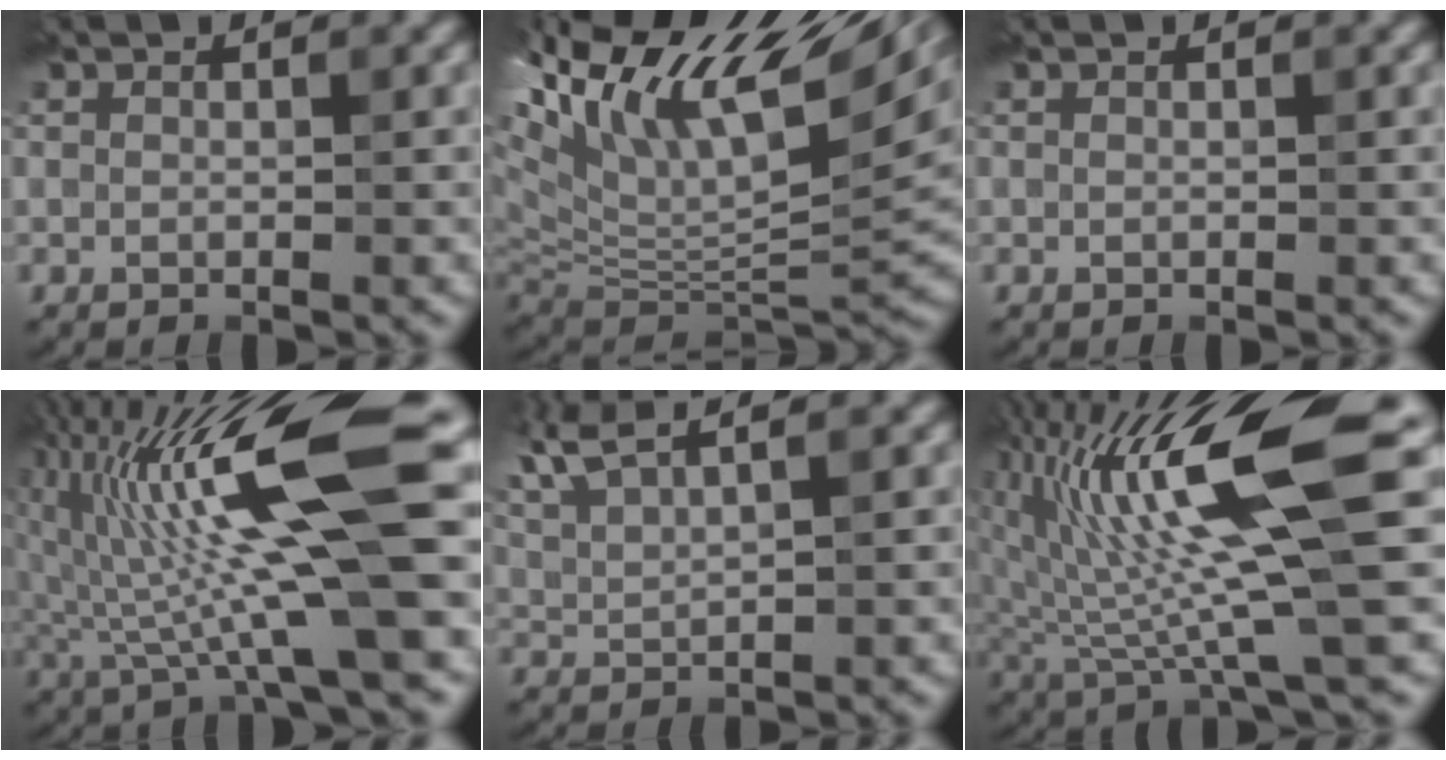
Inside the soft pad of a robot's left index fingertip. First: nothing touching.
{"total": 15.8, "force": [6.4, 7.4, 12.4], "torque": [-0.245, 0.024, 0.145]}
{"total": 0.0}
{"total": 13.7, "force": [1.4, 2.6, 13.4], "torque": [-0.249, 0.006, 0.039]}
{"total": 4.0, "force": [3.0, 0.8, 2.6], "torque": [-0.069, 0.022, 0.062]}
{"total": 12.5, "force": [2.1, 2.2, 12.2], "torque": [-0.230, 0.003, 0.050]}